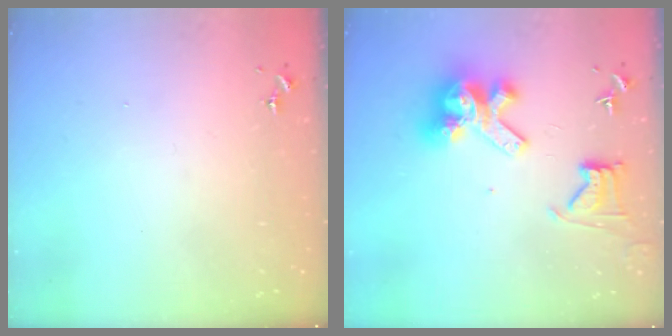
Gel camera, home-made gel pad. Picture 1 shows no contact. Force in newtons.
{"total": 14.2, "press": 14.1, "slide": 1.7}